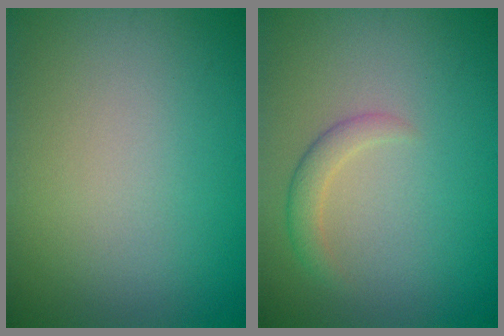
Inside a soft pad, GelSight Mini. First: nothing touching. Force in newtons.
{"total": 1.8, "press": 1.8, "slide": 0.1}